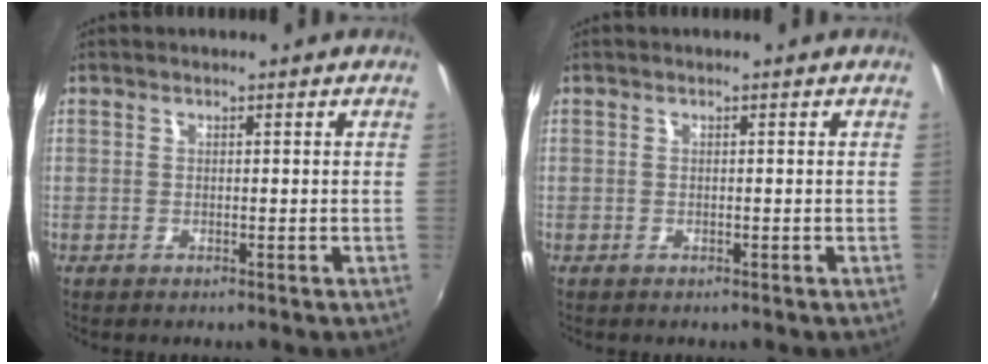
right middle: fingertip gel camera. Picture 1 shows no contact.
{"total": 0.0}